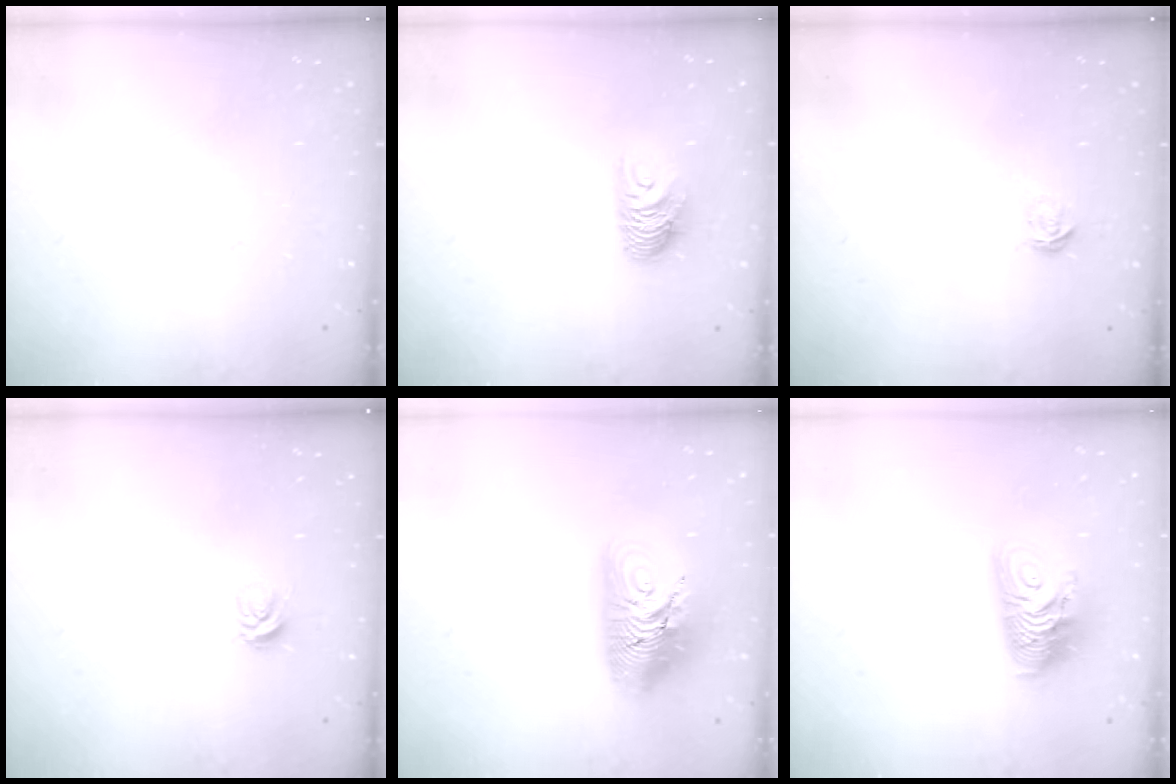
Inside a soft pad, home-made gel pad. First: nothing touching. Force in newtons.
{"total": 8.4, "press": 8.4, "slide": 0.3}
{"total": 1.6, "press": 1.6, "slide": 0.2}
{"total": 5.0, "press": 5.0, "slide": 0.5}
{"total": 16.5, "press": 16.4, "slide": 1.4}
{"total": 12.6, "press": 12.6, "slide": 1.3}